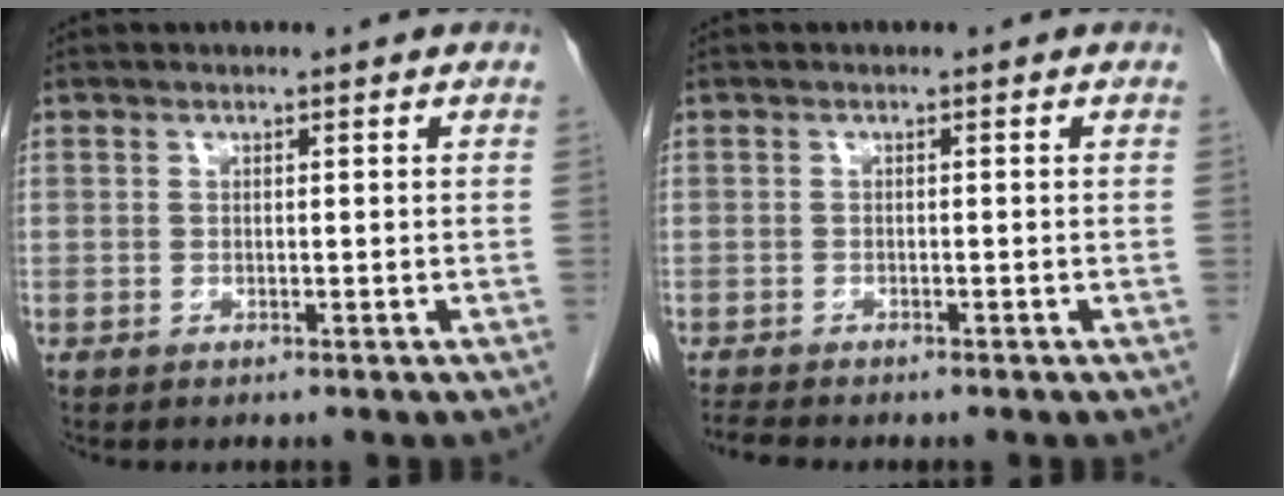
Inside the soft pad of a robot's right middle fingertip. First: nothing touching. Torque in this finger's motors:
{"motor_torque": [0.14, -0.06, -0.02, 0.00]}